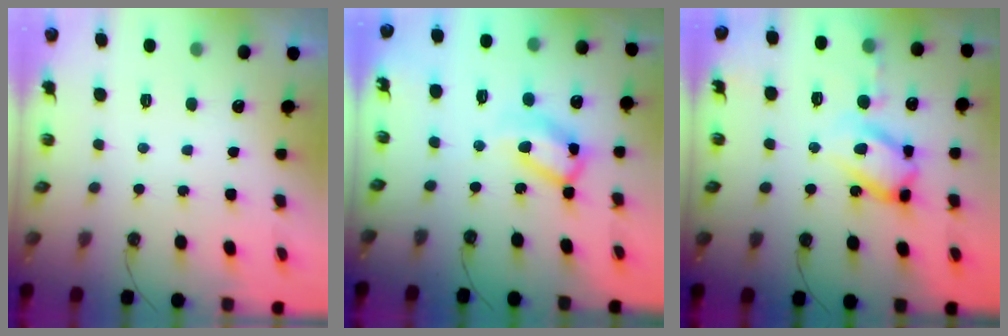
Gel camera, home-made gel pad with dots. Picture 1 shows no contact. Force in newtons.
{"total": 15.3, "press": 15.2, "slide": 1.3}
{"total": 15.5, "press": 15.3, "slide": 2.6}